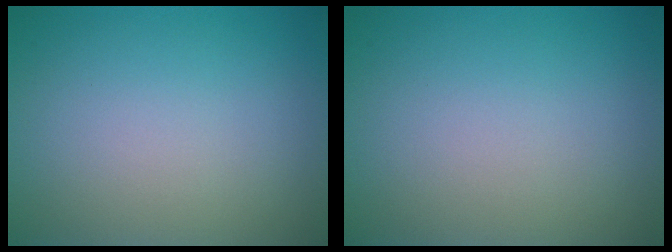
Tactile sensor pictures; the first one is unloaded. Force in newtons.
{"total": 0.0}